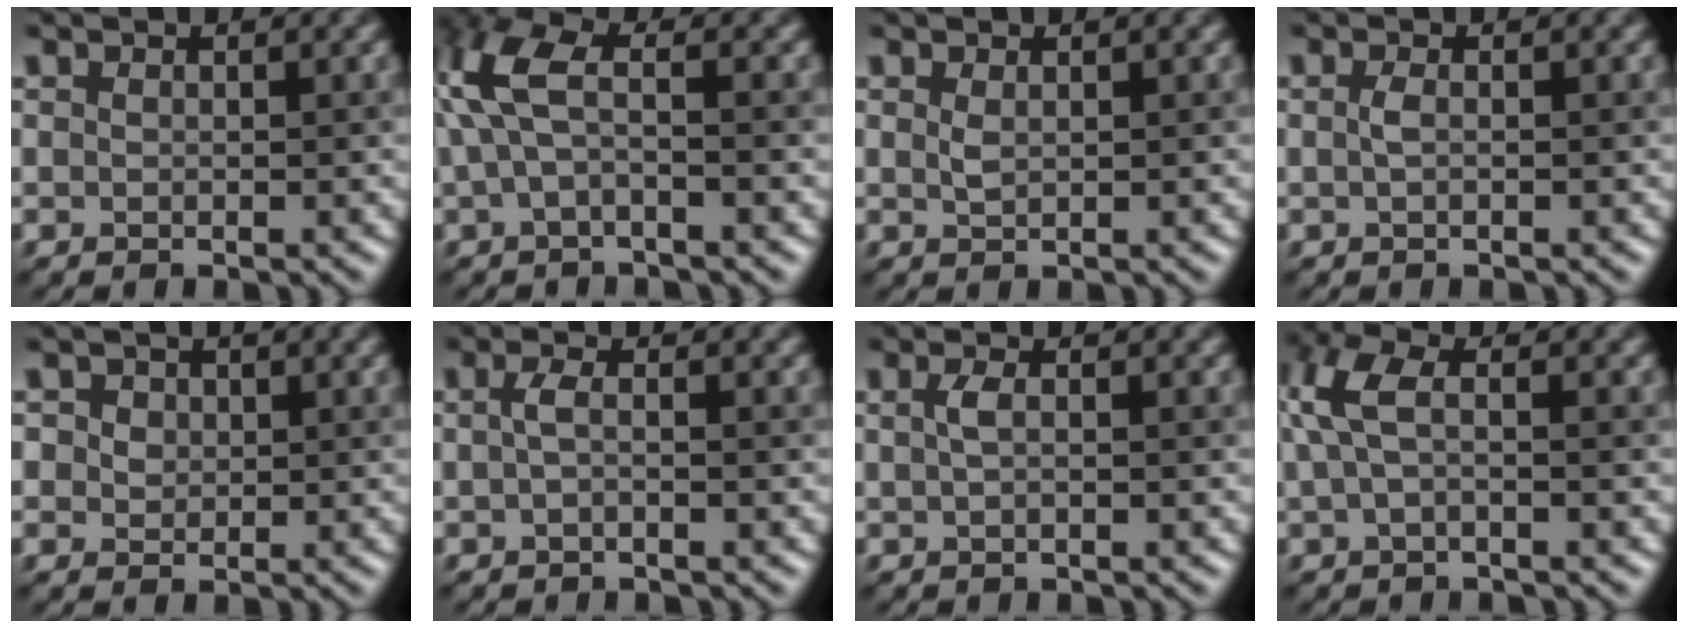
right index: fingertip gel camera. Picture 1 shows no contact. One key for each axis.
{"total": 4.6, "fx": 0.7, "fy": 1.7, "fz": 4.2, "tx": -0.104, "ty": 0.018, "tz": 0.006}
{"total": 0.6, "fx": 0.4, "fy": 0.2, "fz": 0.5, "tx": -0.013, "ty": 0.007, "tz": 0.011}
{"total": 0.7, "fx": 0.0, "fy": 0.2, "fz": 0.7, "tx": -0.018, "ty": 0.007, "tz": 0.002}
{"total": 3.1, "fx": 1.3, "fy": 2.5, "fz": 1.2, "tx": -0.014, "ty": 0.026, "tz": 0.010}
{"total": 1.2, "fx": -0.1, "fy": 0.2, "fz": 1.1, "tx": -0.028, "ty": 0.006, "tz": -0.001}
{"total": 1.0, "fx": 0.1, "fy": 0.2, "fz": 1.0, "tx": -0.023, "ty": 0.010, "tz": 0.005}
{"total": 3.6, "fx": 0.7, "fy": 1.4, "fz": 3.2, "tx": -0.081, "ty": 0.018, "tz": 0.010}